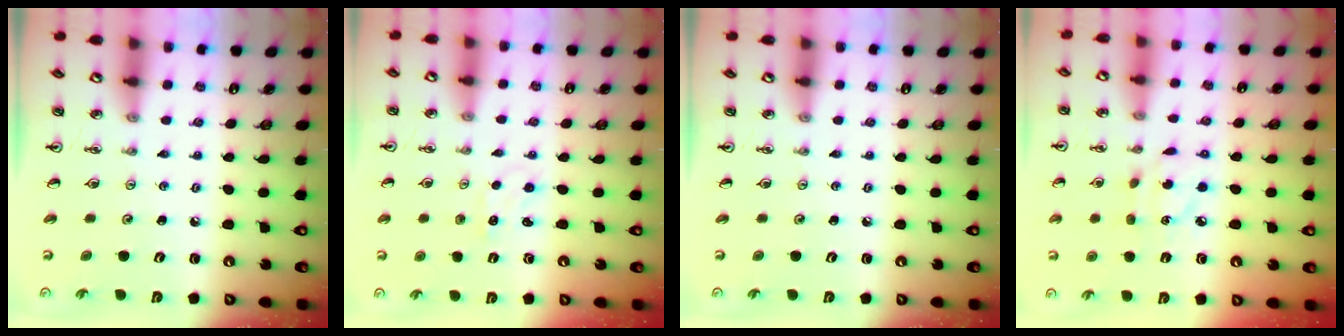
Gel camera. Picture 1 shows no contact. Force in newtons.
{"total": 1.5, "press": 1.4, "slide": 0.3}
{"total": 0.0}
{"total": 5.4, "press": 5.4, "slide": 0.3}